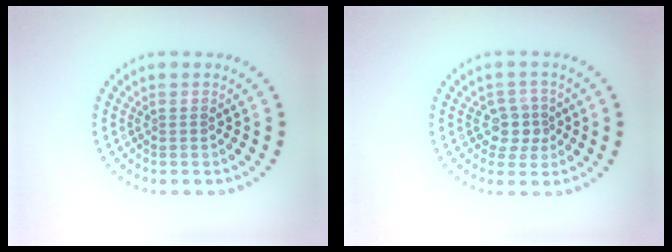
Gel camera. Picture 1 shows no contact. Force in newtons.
{"total": 2.5, "press": 2.1, "slide": 1.2}